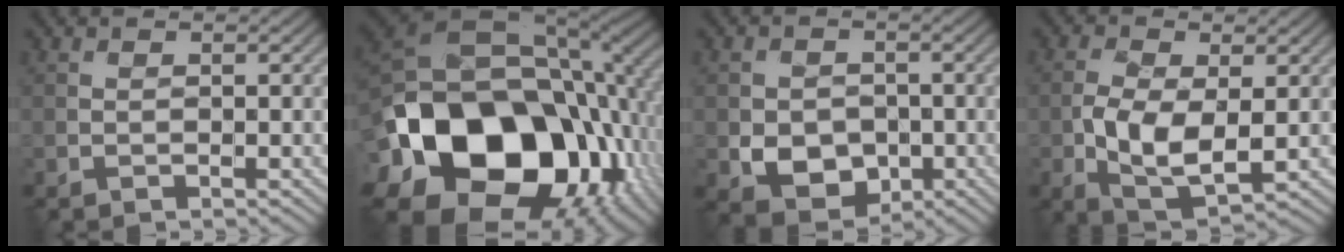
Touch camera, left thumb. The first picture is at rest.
{"total": 21.7, "force": [-4.8, 15.5, 14.4], "torque": [-0.314, -0.040, -0.065]}
{"total": 5.9, "force": [-1.6, 4.7, 3.1], "torque": [-0.065, -0.015, -0.029]}
{"total": 7.3, "force": [-0.8, 3.8, 6.2], "torque": [-0.139, -0.012, -0.010]}